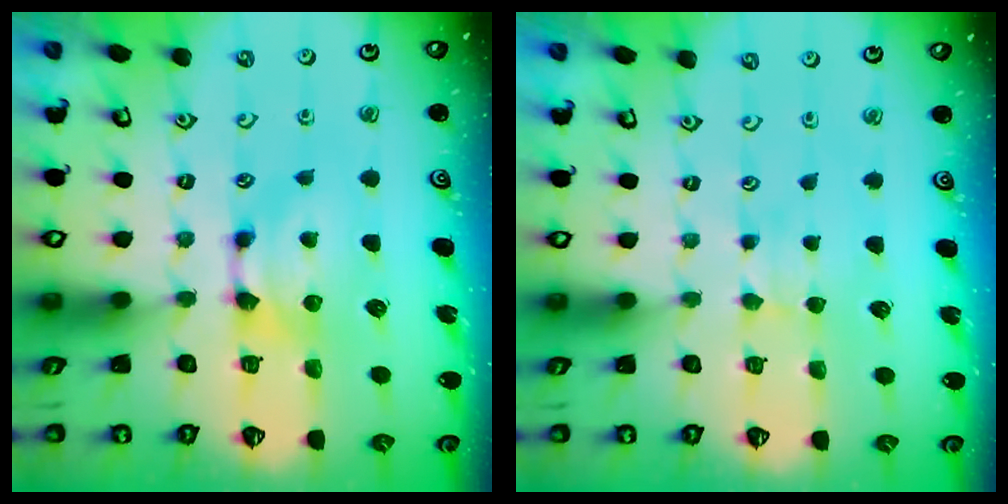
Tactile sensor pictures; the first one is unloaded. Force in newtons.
{"total": 2.3, "press": 2.3, "slide": 0.4}